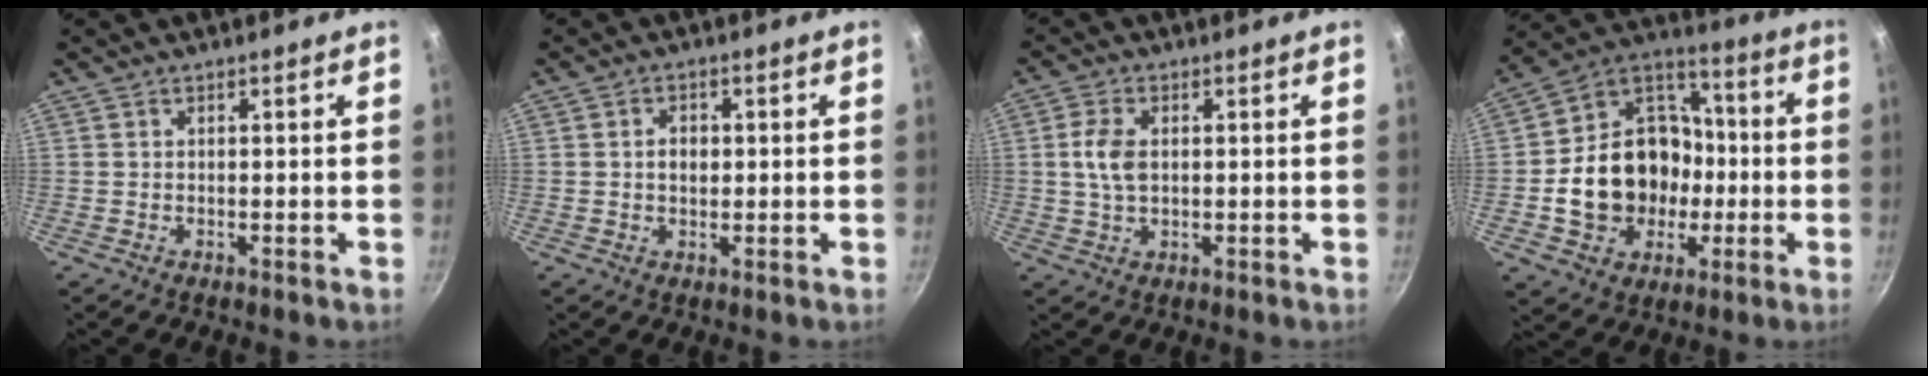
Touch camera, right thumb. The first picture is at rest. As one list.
[{"total": 3.0, "force": [0.2, 2.3, 2.0], "torque": [-0.018, 0.004, 0.002]}, {"total": 5.4, "force": [0.6, 3.3, 4.2], "torque": [-0.080, 0.003, 0.010]}, {"total": 20.2, "force": [-2.7, 16.7, 11.1], "torque": [-0.160, 0.052, -0.040]}]